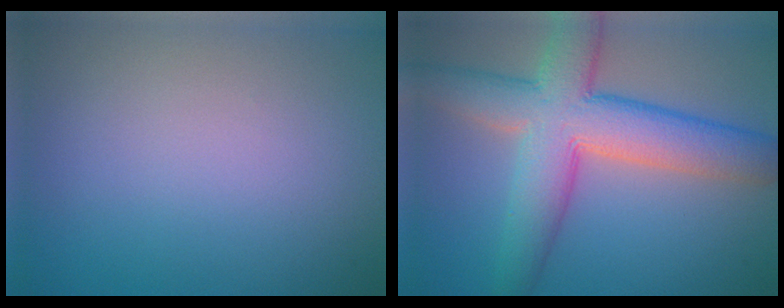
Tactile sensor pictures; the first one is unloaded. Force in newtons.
{"total": 9.1, "press": 9.1, "slide": 0.5}